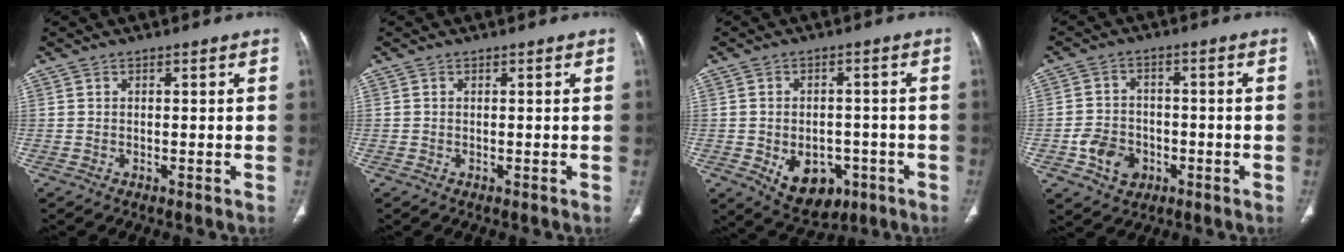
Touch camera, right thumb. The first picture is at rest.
{"total": 0.0}
{"total": 9.6, "force": [-3.5, 6.8, 5.7], "torque": [-0.059, 0.017, -0.035]}
{"total": 7.1, "force": [-2.6, 5.7, 3.5], "torque": [-0.044, 0.017, -0.041]}